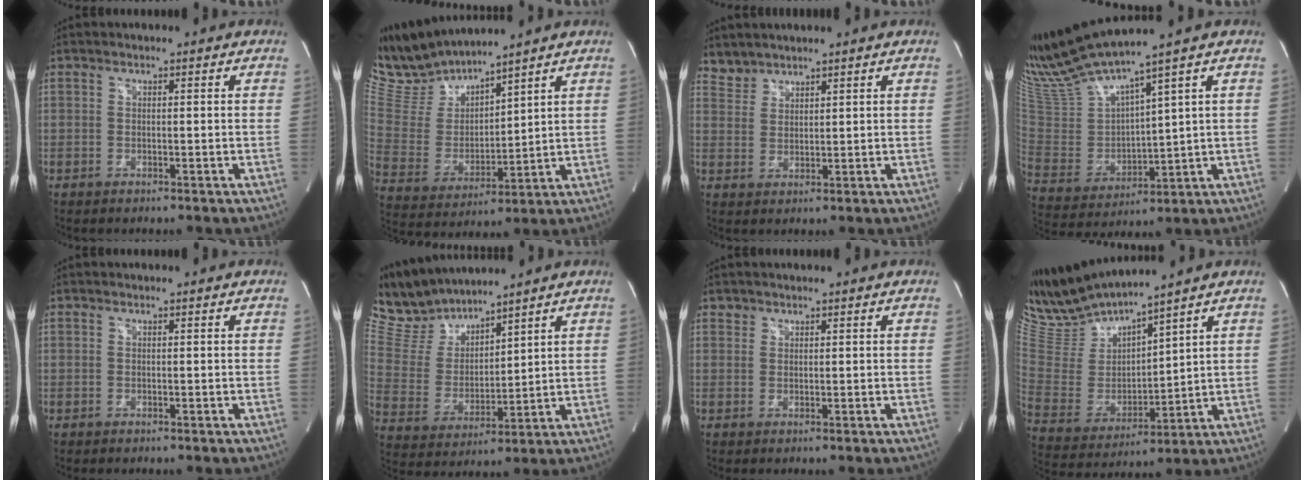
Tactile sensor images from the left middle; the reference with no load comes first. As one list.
[{"total": 11.1, "force": [10.8, 0.9, 2.5], "torque": [-0.076, 0.002, 0.236]}, {"total": 3.0, "force": [2.8, 1.0, -0.4], "torque": [0.009, 0.011, 0.059]}, {"total": 13.7, "force": [11.8, -0.8, 6.8], "torque": [-0.146, -0.012, 0.244]}, {"total": 0.0}, {"total": 10.5, "force": [9.9, 2.5, 2.2], "torque": [-0.065, 0.013, 0.213]}, {"total": 1.0, "force": [0.7, 0.7, -0.1], "torque": [0.010, 0.003, 0.009]}, {"total": 12.4, "force": [11.9, 0.1, 3.6], "torque": [-0.091, -0.006, 0.253]}]